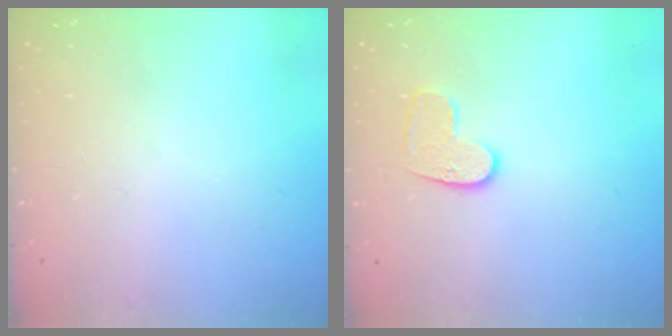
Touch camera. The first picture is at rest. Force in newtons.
{"total": 8.0, "press": 8.0, "slide": 0.3}